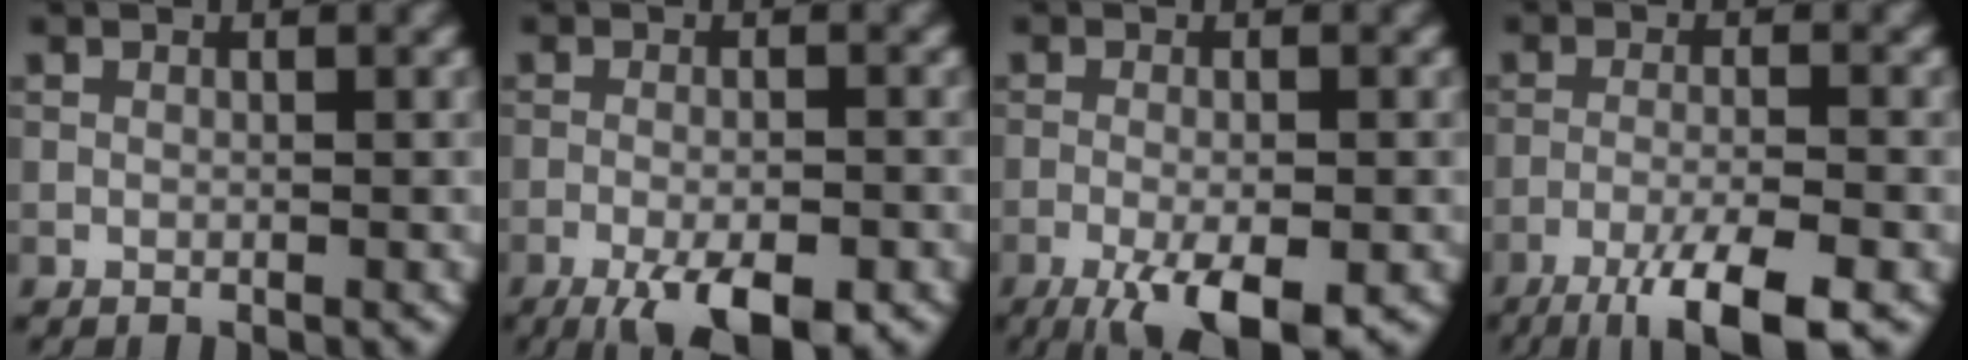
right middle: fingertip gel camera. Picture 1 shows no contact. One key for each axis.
{"total": 6.9, "fx": -4.3, "fy": 2.0, "fz": 5.1, "tx": -0.083, "ty": -0.019, "tz": -0.065}
{"total": 6.7, "fx": -3.6, "fy": 1.9, "fz": 5.4, "tx": -0.090, "ty": -0.010, "tz": -0.056}
{"total": 7.1, "fx": -4.6, "fy": 1.3, "fz": 5.3, "tx": -0.082, "ty": -0.004, "tz": -0.085}